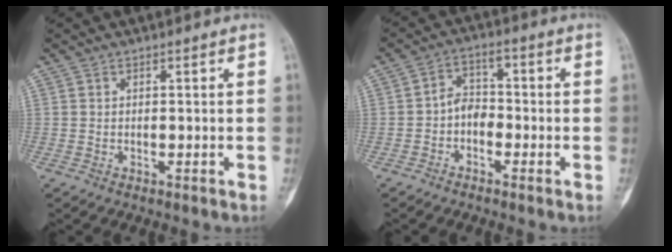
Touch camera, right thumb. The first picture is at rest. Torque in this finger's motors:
{"motor_torque": [0.48, 0.36, 0.09, -0.45, 0.03]}